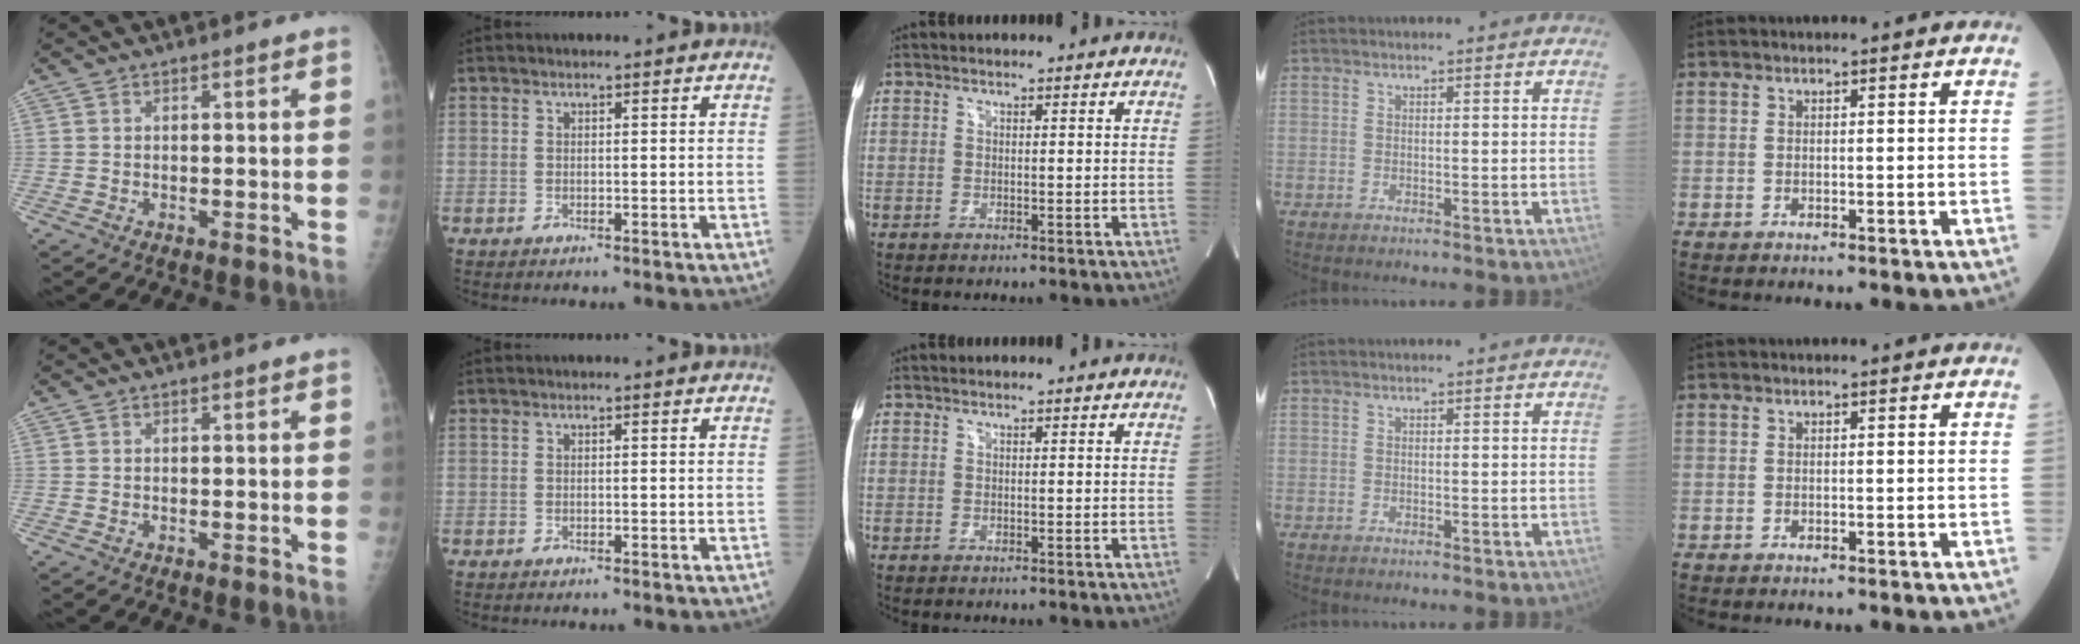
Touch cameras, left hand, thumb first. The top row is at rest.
{}